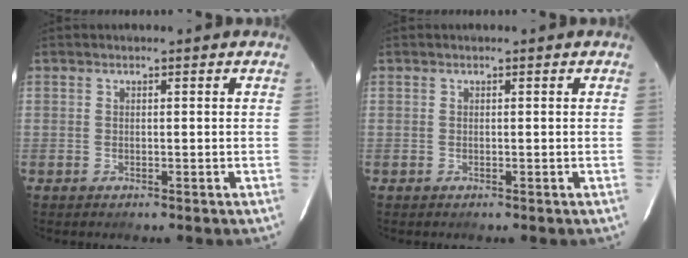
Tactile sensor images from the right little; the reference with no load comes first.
{"total": 0.0}